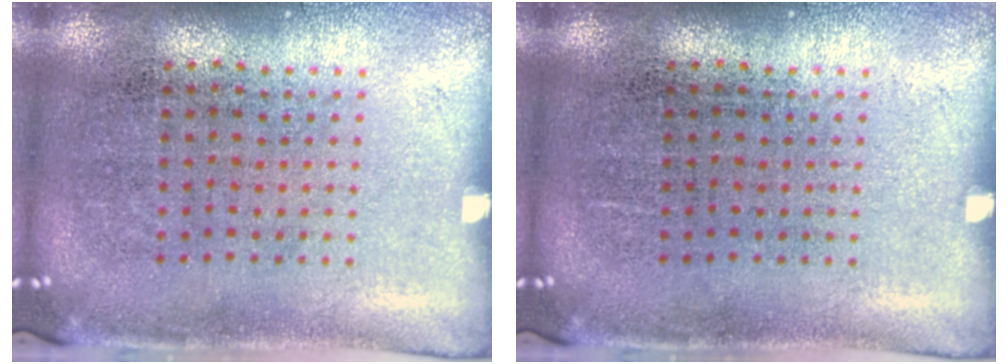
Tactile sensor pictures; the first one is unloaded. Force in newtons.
{"total": 0.0}